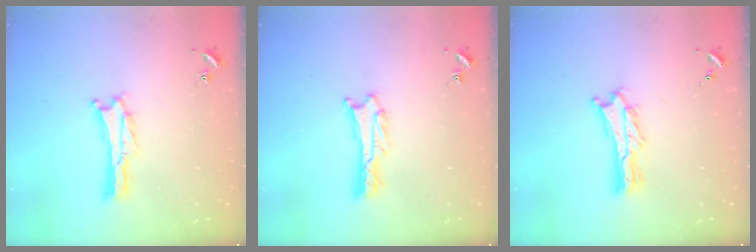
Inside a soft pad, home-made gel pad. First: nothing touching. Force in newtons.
{"total": 1.0, "press": 1.0, "slide": 0.1}
{"total": 2.6, "press": 2.6, "slide": 0.3}